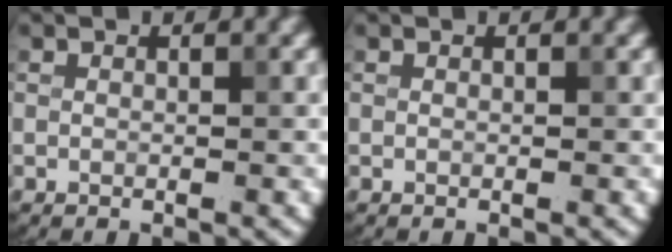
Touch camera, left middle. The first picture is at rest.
{"total": 0.0}